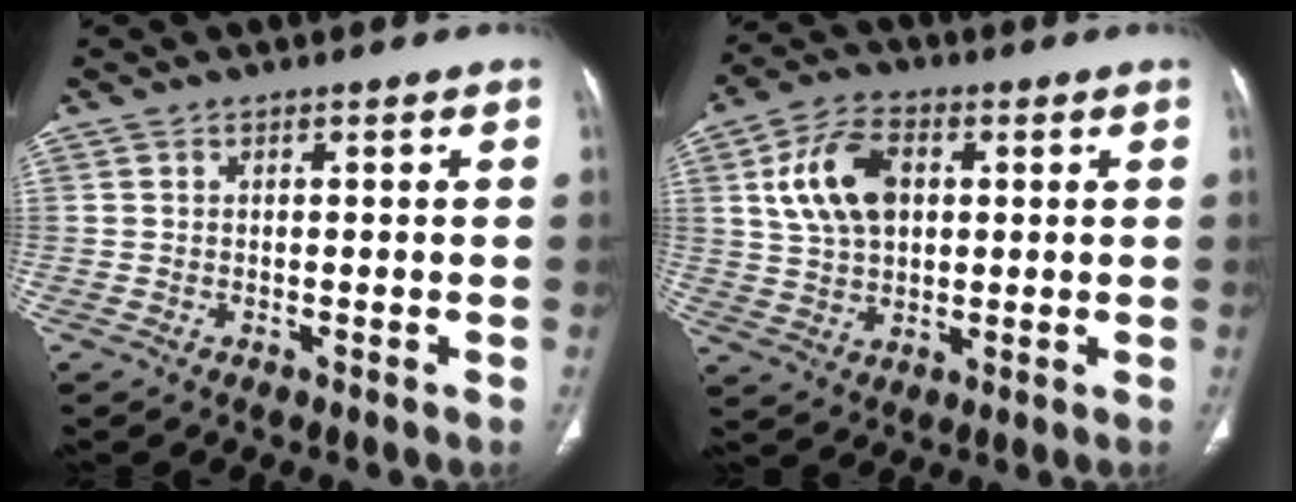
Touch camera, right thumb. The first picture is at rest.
{"total": 10.9, "force": [3.6, 5.7, 8.6], "torque": [-0.172, -0.004, 0.074]}